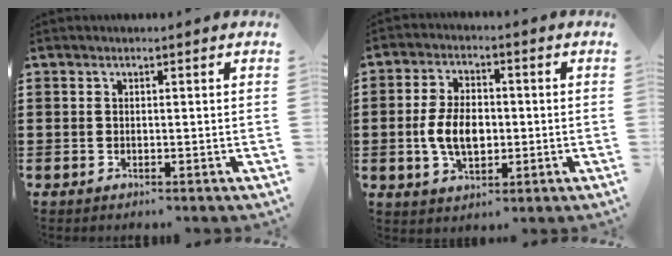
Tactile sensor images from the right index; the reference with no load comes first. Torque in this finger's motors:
{"motor_torque": [2.03, 0.11, 0.89, 0.19]}